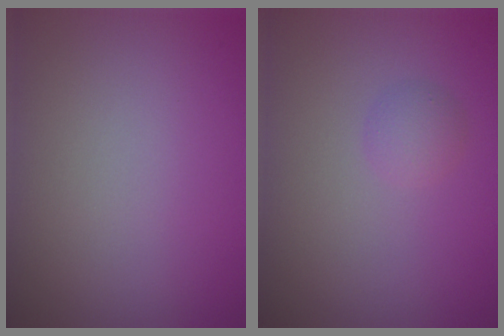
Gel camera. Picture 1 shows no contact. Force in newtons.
{"total": 1.3, "press": 1.3, "slide": 0.1}